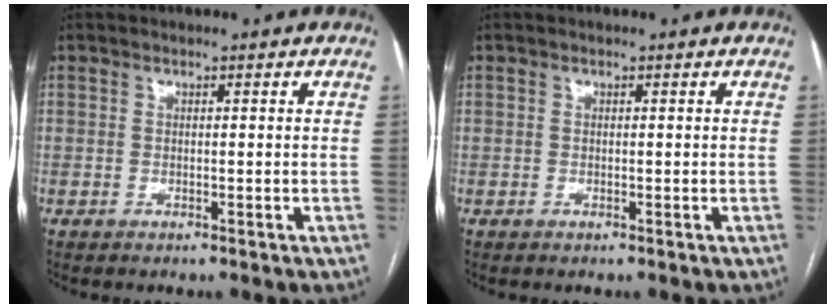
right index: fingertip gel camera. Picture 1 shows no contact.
{"total": 0.0}